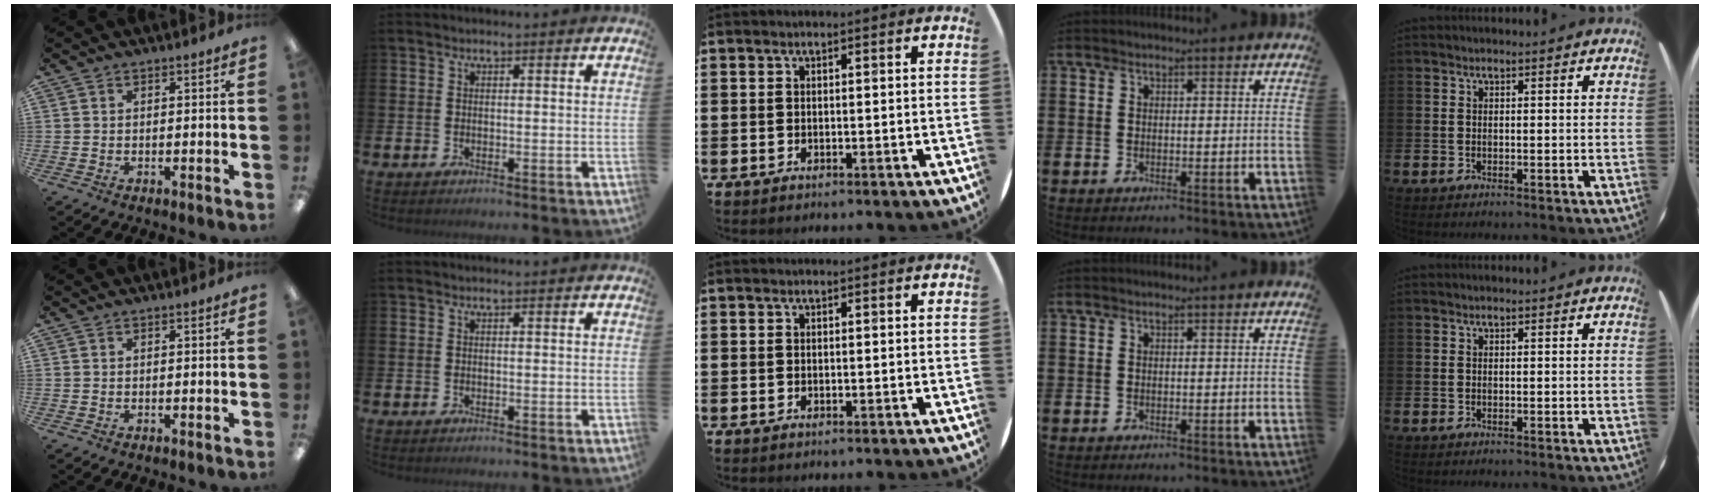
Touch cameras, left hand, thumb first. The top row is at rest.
{}